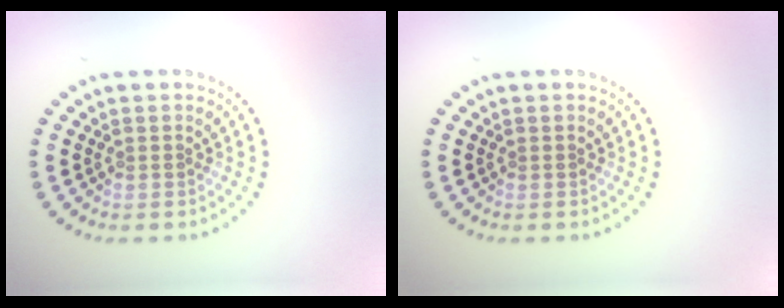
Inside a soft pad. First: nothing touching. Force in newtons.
{"total": 0.0}